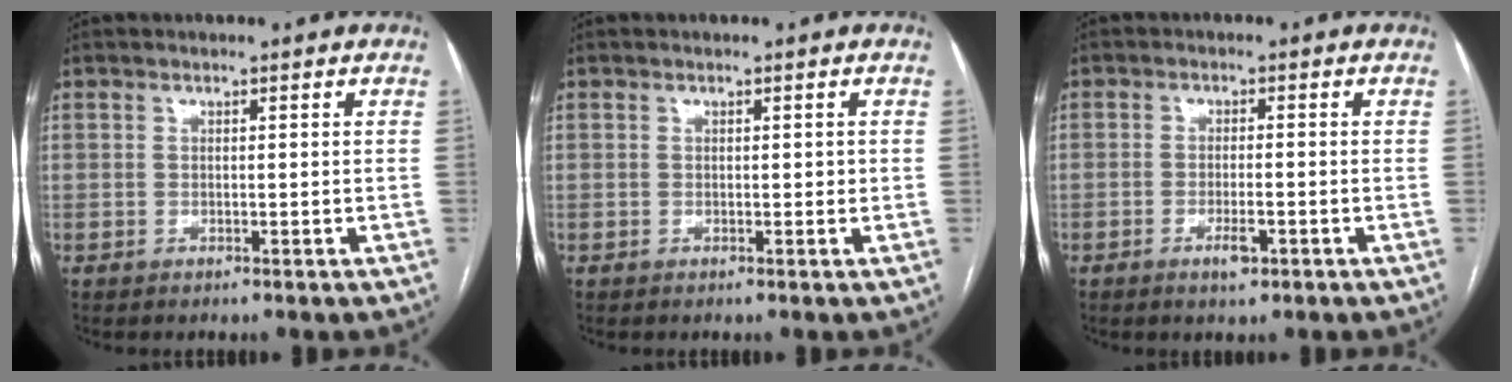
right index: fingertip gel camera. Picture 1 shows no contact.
{"total": 0.8, "force": [0.1, 0.4, 0.6], "torque": [-0.006, 0.001, 0.001]}
{"total": 2.8, "force": [-1.4, 0.7, 2.3], "torque": [-0.040, 0.001, -0.018]}